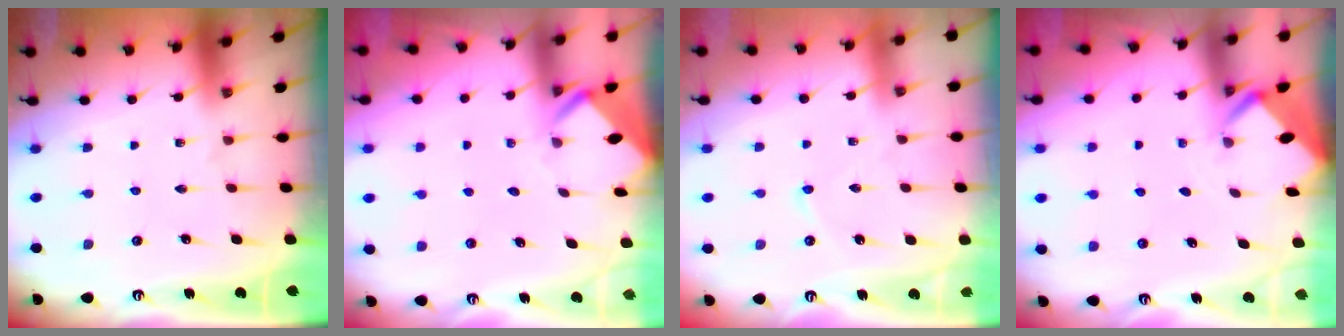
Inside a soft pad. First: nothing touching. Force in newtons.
{"total": 3.3, "press": 3.3, "slide": 0.3}
{"total": 2.2, "press": 2.2, "slide": 0.2}
{"total": 2.2, "press": 2.2, "slide": 0.2}